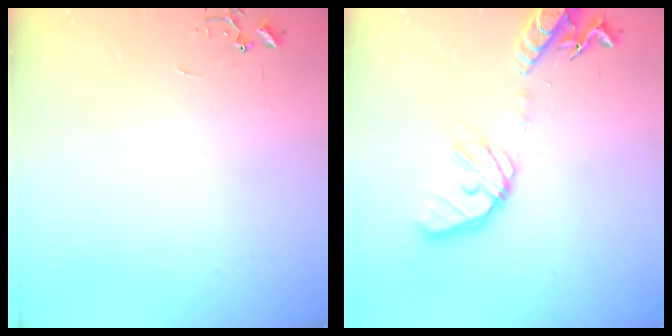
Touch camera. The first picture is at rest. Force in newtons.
{"total": 17.8, "press": 17.5, "slide": 3.0}